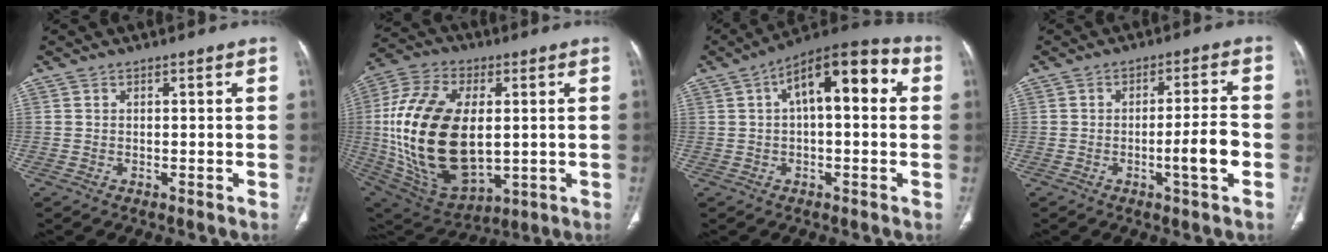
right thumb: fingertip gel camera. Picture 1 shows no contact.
{"total": 26.4, "force": [0.8, 15.0, 21.7], "torque": [-0.430, -0.010, 0.033]}
{"total": 14.3, "force": [3.3, 6.0, 12.6], "torque": [-0.167, 0.038, 0.043]}
{"total": 6.9, "force": [-2.1, 0.7, 6.5], "torque": [-0.105, 0.014, -0.034]}